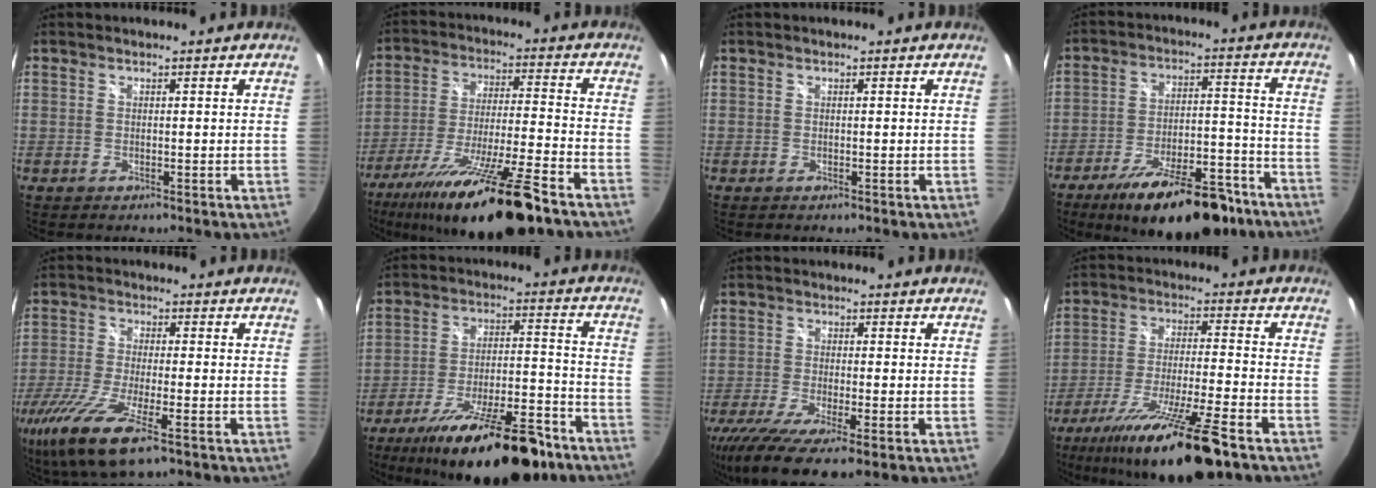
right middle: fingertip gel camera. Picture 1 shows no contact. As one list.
[{"total": 22.2, "force": [-16.1, 1.9, 15.1], "torque": [-0.280, -0.046, -0.267]}, {"total": 0.0}, {"total": 21.0, "force": [-15.3, 7.3, 12.4], "torque": [-0.198, -0.006, -0.216]}, {"total": 15.1, "force": [-8.6, 3.6, 12.0], "torque": [-0.256, -0.056, -0.161]}, {"total": 22.8, "force": [-16.7, 6.7, 14.0], "torque": [-0.233, -0.023, -0.246]}, {"total": 11.7, "force": [-7.4, 2.3, 8.7], "torque": [-0.189, -0.054, -0.131]}, {"total": 19.3, "force": [-13.7, 1.7, 13.5], "torque": [-0.253, -0.044, -0.231]}]